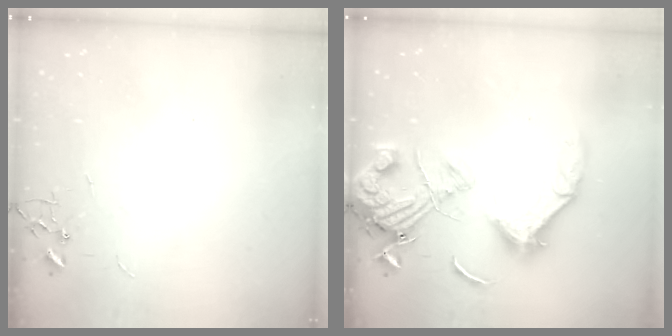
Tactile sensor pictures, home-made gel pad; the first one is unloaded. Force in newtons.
{"total": 18.0, "press": 17.7, "slide": 3.3}